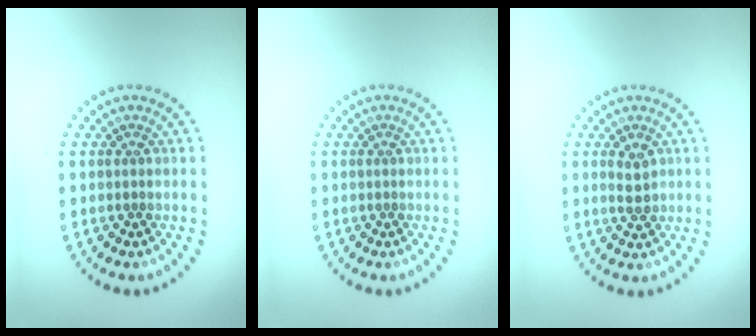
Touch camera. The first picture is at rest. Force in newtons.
{"total": 0.0}
{"total": 1.9, "press": 1.9, "slide": 0.4}